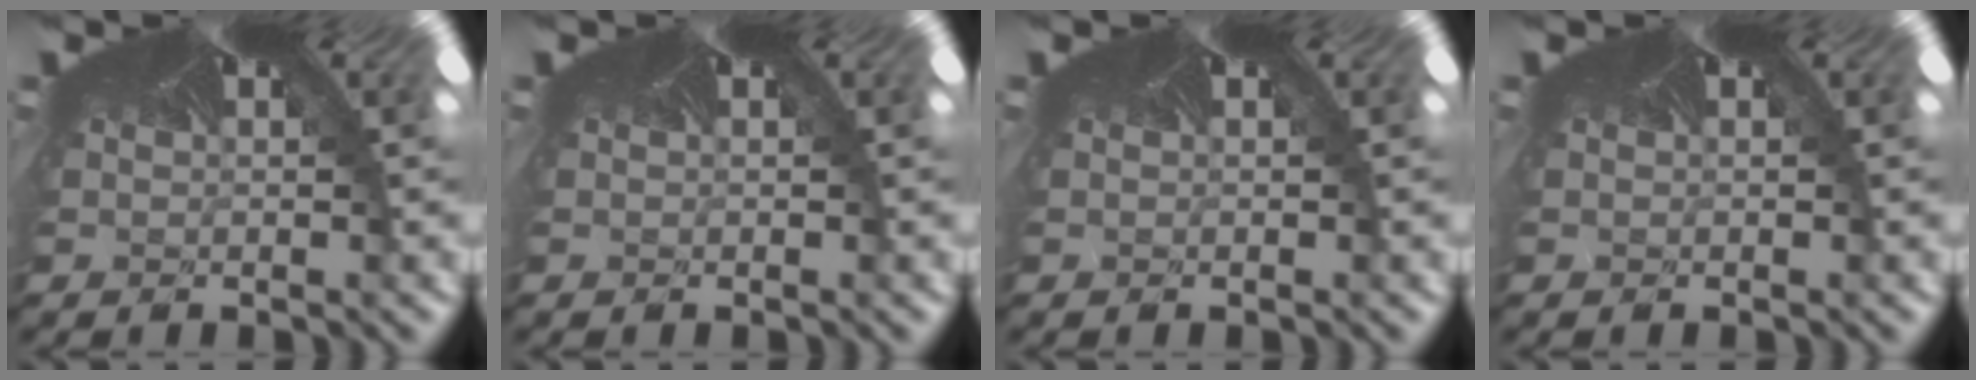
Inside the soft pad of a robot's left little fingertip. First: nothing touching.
{"total": 0.0}
{"total": 0.0}
{"total": 0.0}